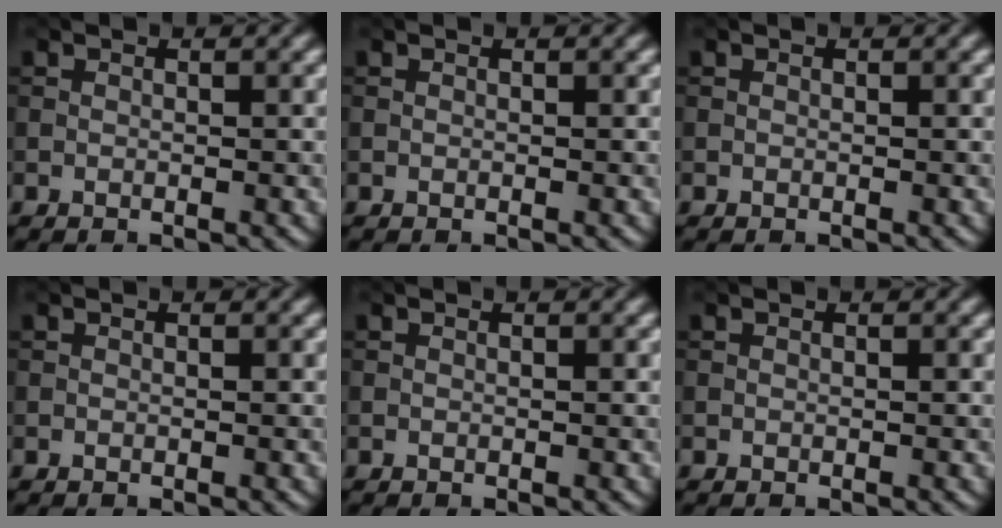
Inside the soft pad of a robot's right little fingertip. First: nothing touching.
{"total": 0.0}
{"total": 0.0}
{"total": 0.0}
{"total": 0.0}
{"total": 0.0}